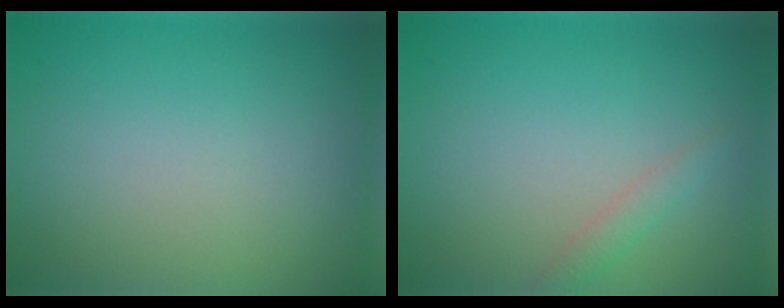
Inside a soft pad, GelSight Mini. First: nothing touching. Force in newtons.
{"total": 1.3, "press": 1.3, "slide": 0.1}